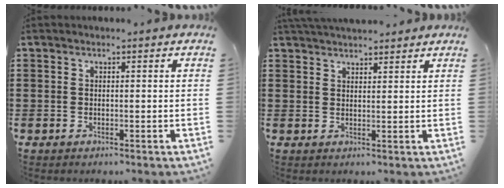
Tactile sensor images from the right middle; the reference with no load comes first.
{"total": 2.8, "force": [2.7, 0.3, 0.3], "torque": [-0.012, -0.001, 0.053]}